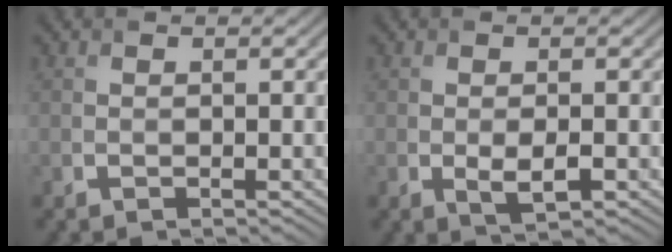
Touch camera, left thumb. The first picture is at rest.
{"total": 2.5, "force": [-0.6, 1.2, 2.1], "torque": [-0.042, -0.011, -0.004]}